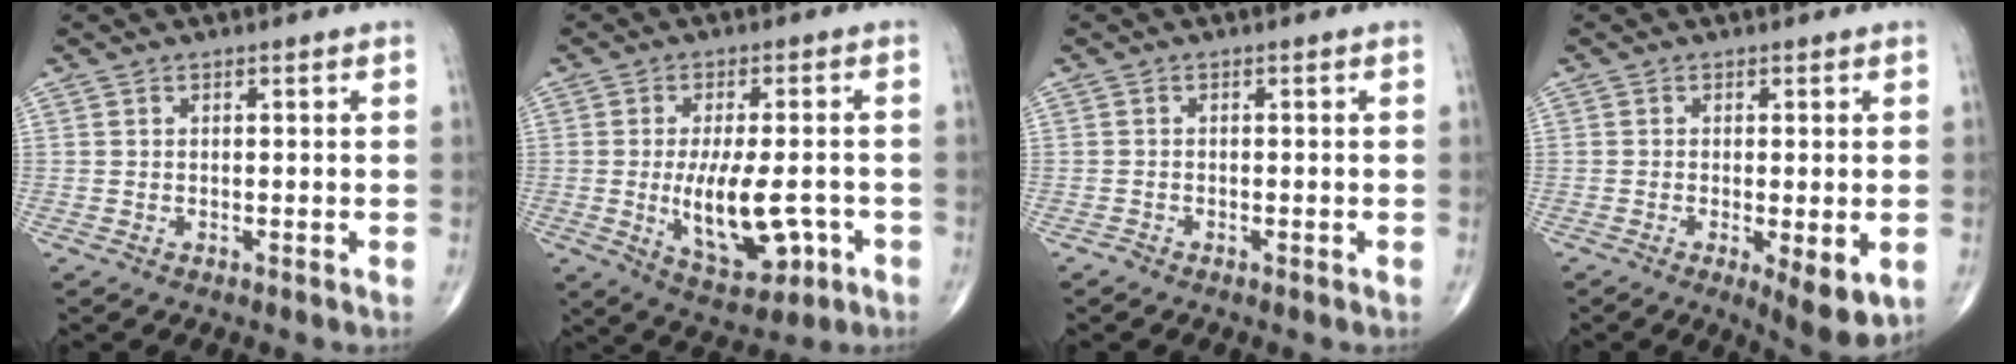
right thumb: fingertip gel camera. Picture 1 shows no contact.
{"total": 12.6, "force": [-2.7, 5.5, 11.0], "torque": [-0.169, -0.005, -0.028]}
{"total": 0.6, "force": [-0.6, 0.2, 0.1], "torque": [-0.001, -0.001, -0.014]}
{"total": 7.0, "force": [-1.8, 2.0, 6.4], "torque": [-0.096, -0.021, -0.025]}